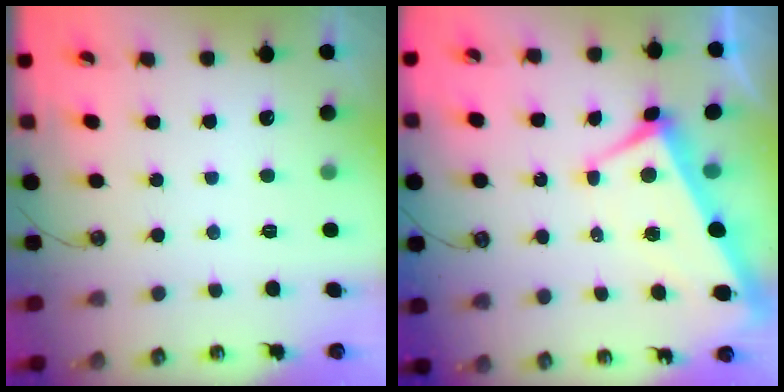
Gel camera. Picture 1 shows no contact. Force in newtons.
{"total": 1.4, "press": 0.9, "slide": 1.0}